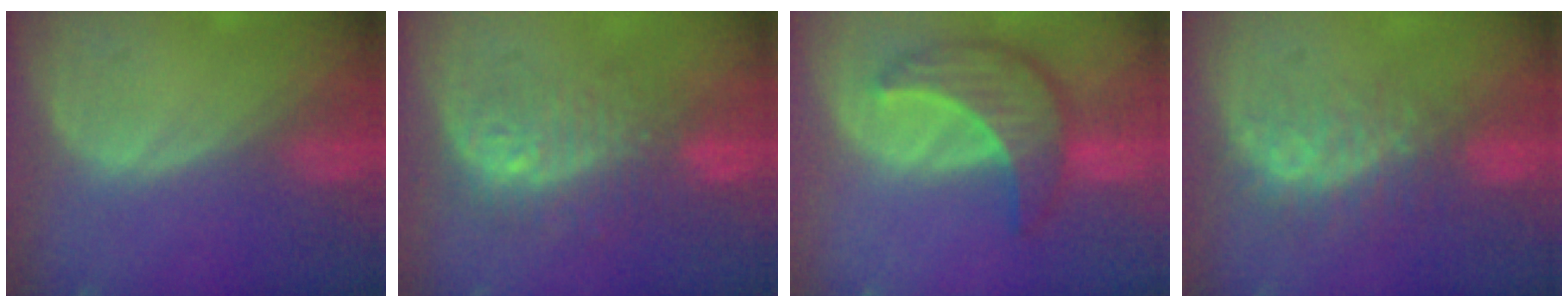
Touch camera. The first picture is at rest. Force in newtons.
{"total": 9.0, "press": 8.7, "slide": 2.4}
{"total": 8.5, "press": 8.4, "slide": 0.5}
{"total": 8.4, "press": 7.1, "slide": 4.4}